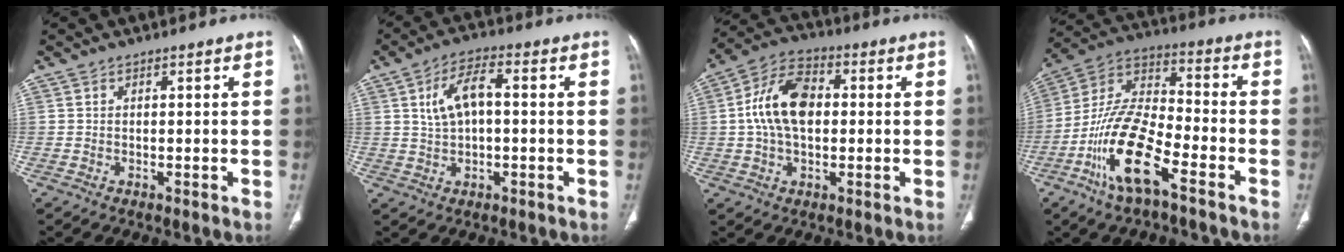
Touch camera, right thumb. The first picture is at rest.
{"total": 7.5, "force": [1.1, 3.7, 6.5], "torque": [-0.122, 0.018, 0.017]}
{"total": 12.6, "force": [0.9, 7.8, 9.8], "torque": [-0.180, 0.025, 0.010]}
{"total": 15.9, "force": [-8.0, 5.6, 12.6], "torque": [-0.251, 0.050, -0.156]}